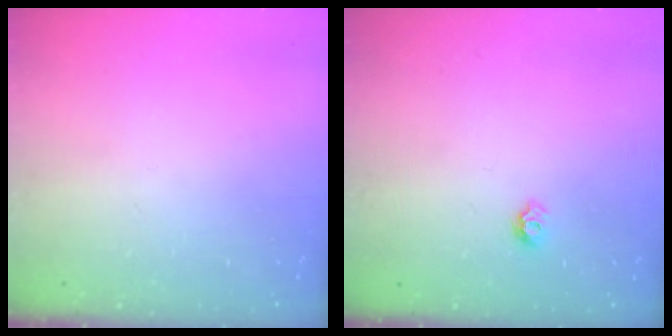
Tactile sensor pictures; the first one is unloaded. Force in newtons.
{"total": 5.9, "press": 5.8, "slide": 0.7}